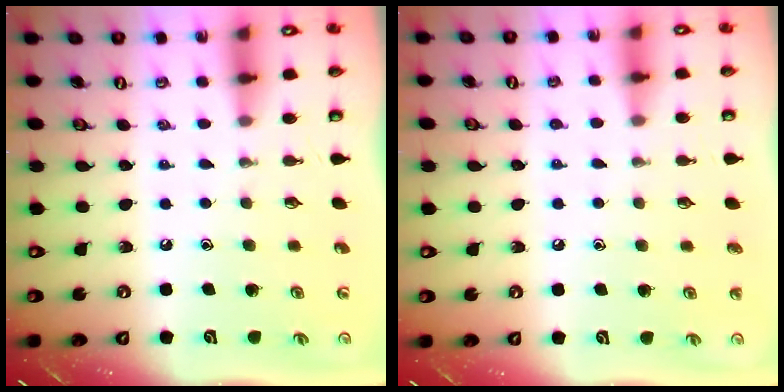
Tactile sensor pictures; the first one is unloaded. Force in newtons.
{"total": 3.4, "press": 3.3, "slide": 0.5}